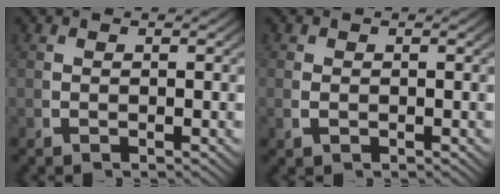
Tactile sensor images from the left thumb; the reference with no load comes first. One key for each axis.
{"total": 0.9, "fx": -0.1, "fy": 0.7, "fz": 0.5, "tx": -0.017, "ty": -0.010, "tz": 0.005}